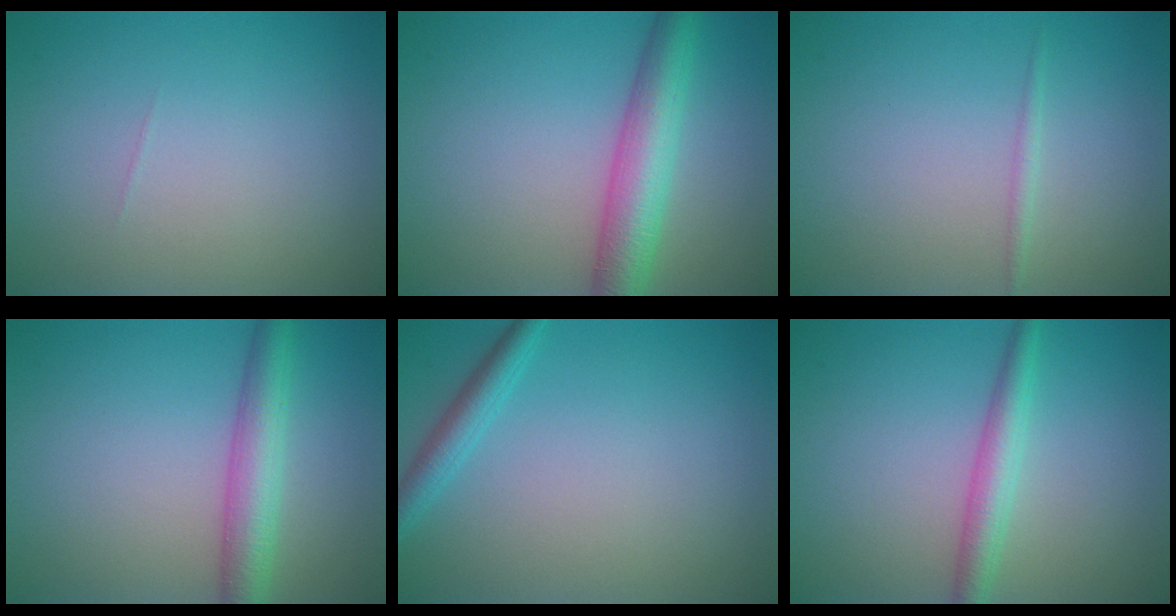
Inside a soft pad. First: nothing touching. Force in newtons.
{"total": 5.7, "press": 5.7, "slide": 0.1}
{"total": 0.7, "press": 0.7, "slide": 0.0}
{"total": 4.3, "press": 4.3, "slide": 0.3}
{"total": 2.2, "press": 2.2, "slide": 0.1}
{"total": 2.8, "press": 2.8, "slide": 0.0}